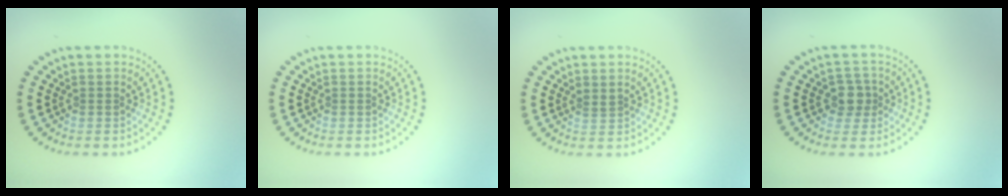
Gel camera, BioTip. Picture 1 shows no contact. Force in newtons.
{"total": 0.0}
{"total": 0.6, "press": 0.3, "slide": 0.5}
{"total": 1.9, "press": 1.8, "slide": 0.9}